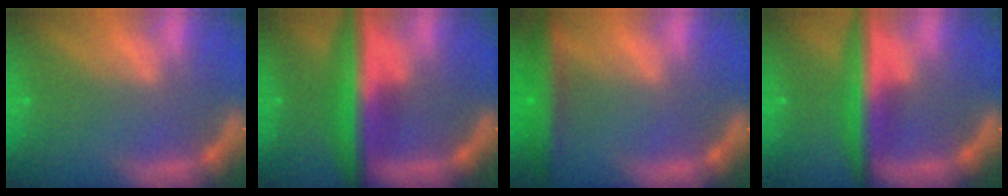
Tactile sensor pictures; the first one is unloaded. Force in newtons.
{"total": 8.5}
{"total": 5.0}
{"total": 6.6}